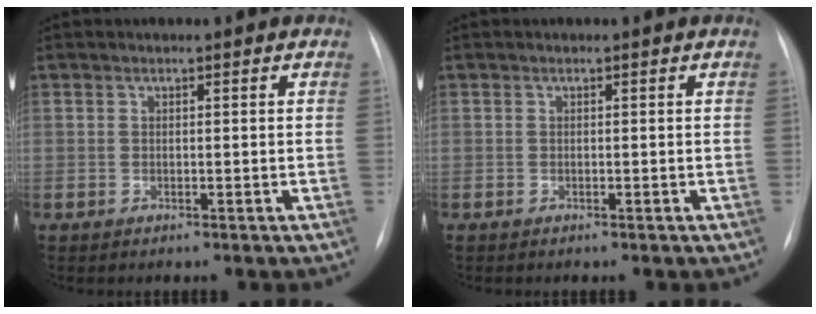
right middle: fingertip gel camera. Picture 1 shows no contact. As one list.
[{"total": 0.0}]